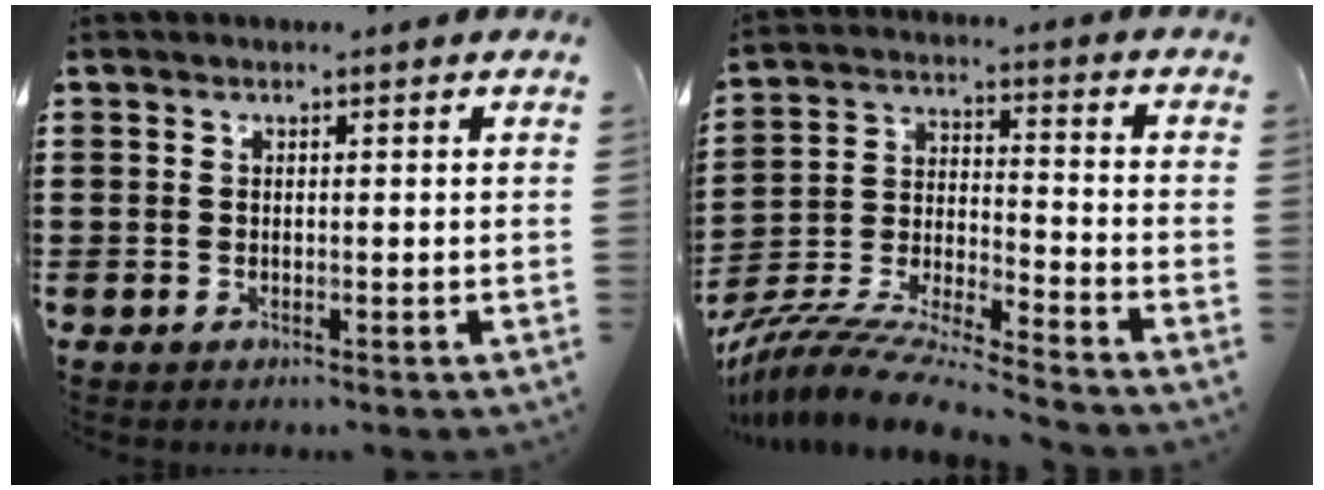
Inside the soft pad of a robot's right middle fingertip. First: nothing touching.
{"total": 9.6, "force": [-9.3, 0.0, 2.6], "torque": [-0.053, 0.004, -0.188]}